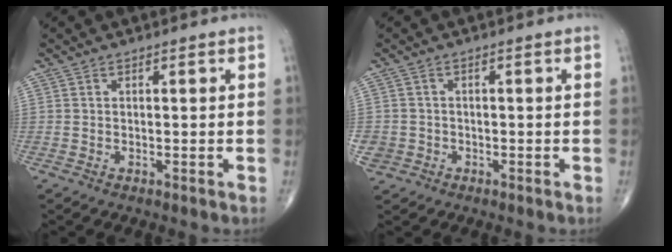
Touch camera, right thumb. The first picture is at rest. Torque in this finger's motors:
{"motor_torque": [2.16, 2.15, 1.38, -0.46, 0.64]}